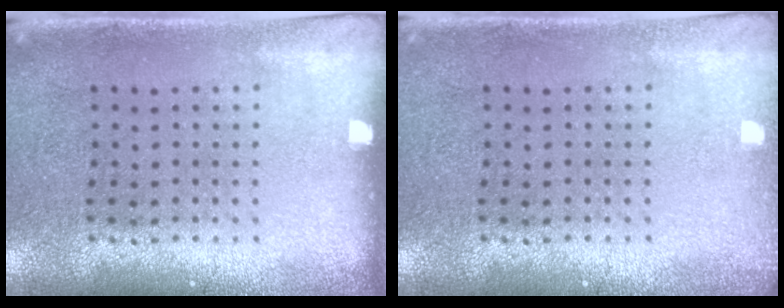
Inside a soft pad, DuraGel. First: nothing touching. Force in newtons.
{"total": 0.9, "press": 0.8, "slide": 0.2}